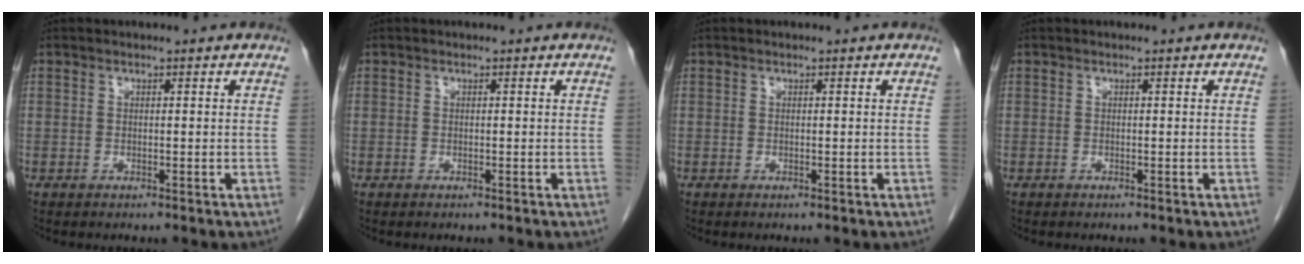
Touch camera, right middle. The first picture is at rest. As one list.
[{"total": 0.0}, {"total": 0.0}, {"total": 0.0}]